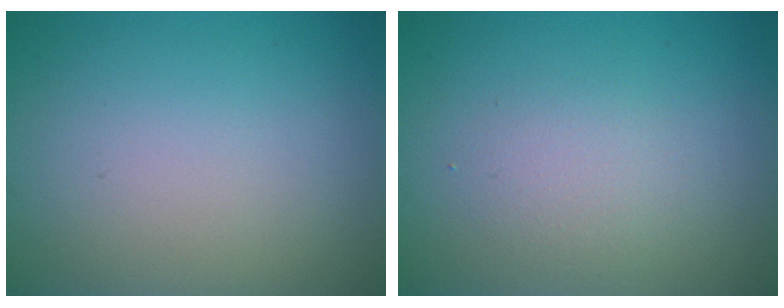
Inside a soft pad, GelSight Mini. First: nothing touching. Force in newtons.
{"total": 1.8, "press": 1.8, "slide": 0.0}